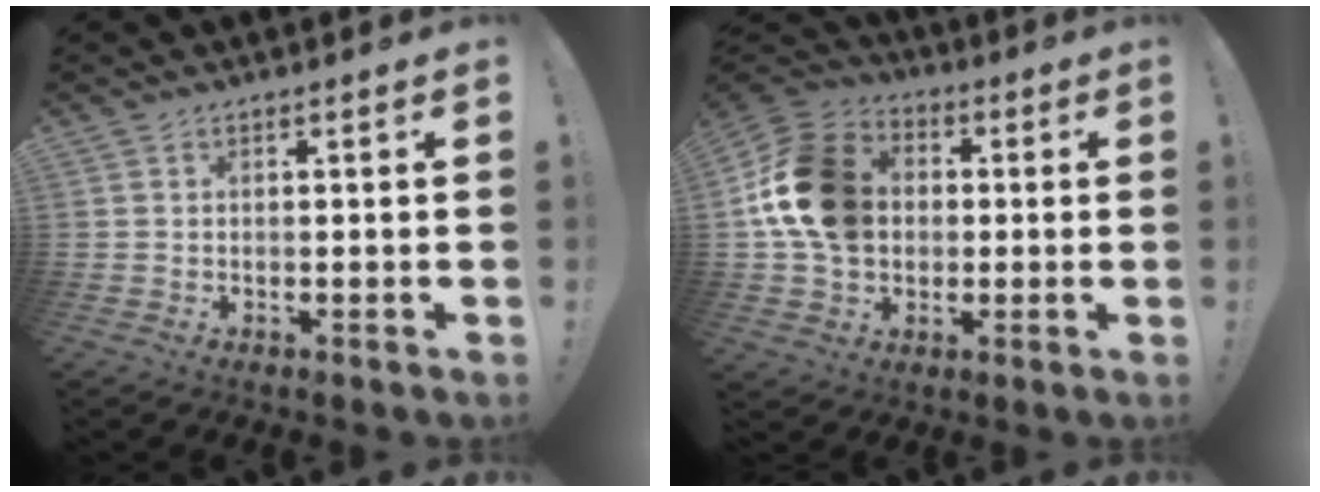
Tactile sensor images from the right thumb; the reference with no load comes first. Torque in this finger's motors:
{"motor_torque": [2.19, 2.36, 0.95, -0.75, 0.13]}